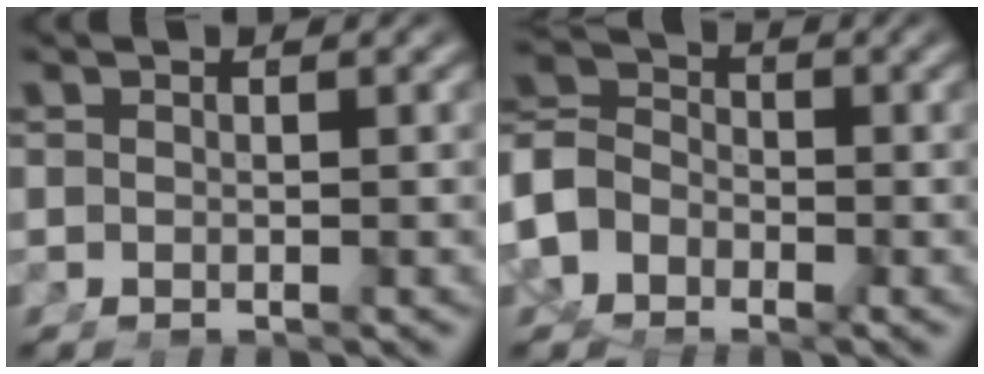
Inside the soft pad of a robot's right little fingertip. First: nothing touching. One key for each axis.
{"total": 8.1, "fx": -1.9, "fy": 7.2, "fz": 3.1, "tx": -0.084, "ty": -0.026, "tz": -0.032}